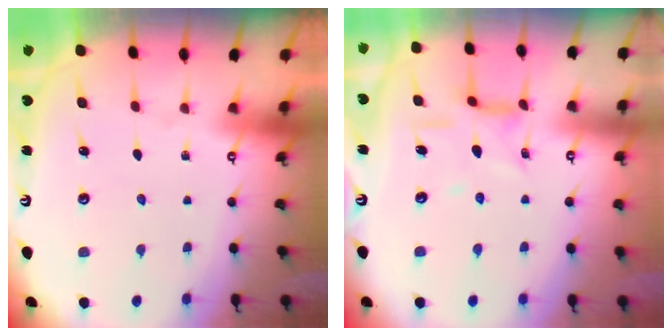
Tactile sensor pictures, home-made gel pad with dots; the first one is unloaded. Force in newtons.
{"total": 9.9, "press": 9.8, "slide": 0.7}